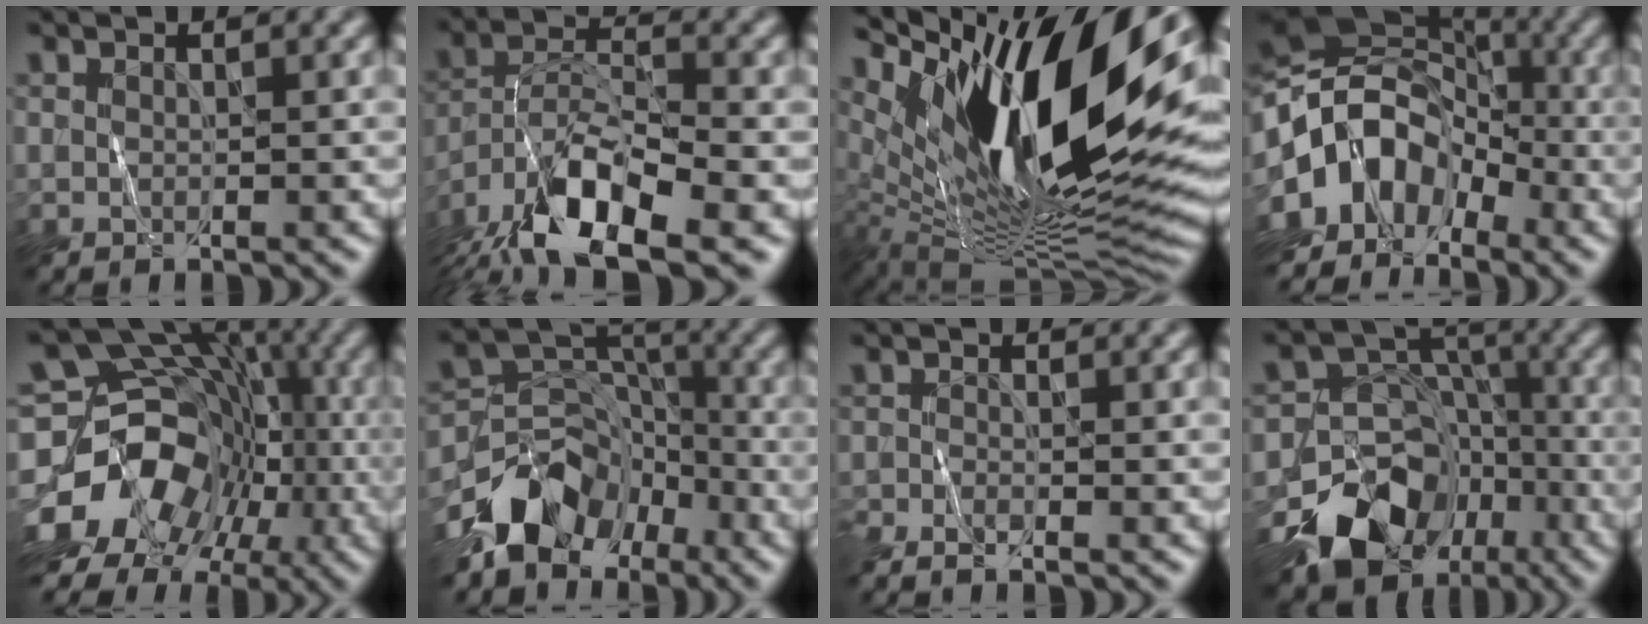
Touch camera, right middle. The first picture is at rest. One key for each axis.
{"total": 10.5, "fx": -7.0, "fy": 3.7, "fz": 6.8, "tx": -0.120, "ty": 0.002, "tz": -0.133}
{"total": 15.7, "fx": 4.9, "fy": 6.0, "fz": 13.7, "tx": -0.241, "ty": -0.005, "tz": 0.090}
{"total": 8.4, "fx": -4.0, "fy": 6.1, "fz": 4.2, "tx": -0.066, "ty": 0.012, "tz": -0.091}
{"total": 16.0, "fx": -6.5, "fy": 12.5, "fz": 7.5, "tx": -0.127, "ty": -0.002, "tz": -0.111}
{"total": 7.7, "fx": -5.7, "fy": 4.6, "fz": 2.4, "tx": -0.029, "ty": 0.003, "tz": -0.111}
{"total": 2.4, "fx": -2.2, "fy": 0.0, "fz": 1.0, "tx": -0.029, "ty": -0.007, "tz": -0.046}
{"total": 11.4, "fx": -7.0, "fy": 8.0, "fz": 4.0, "tx": -0.074, "ty": 0.002, "tz": -0.119}